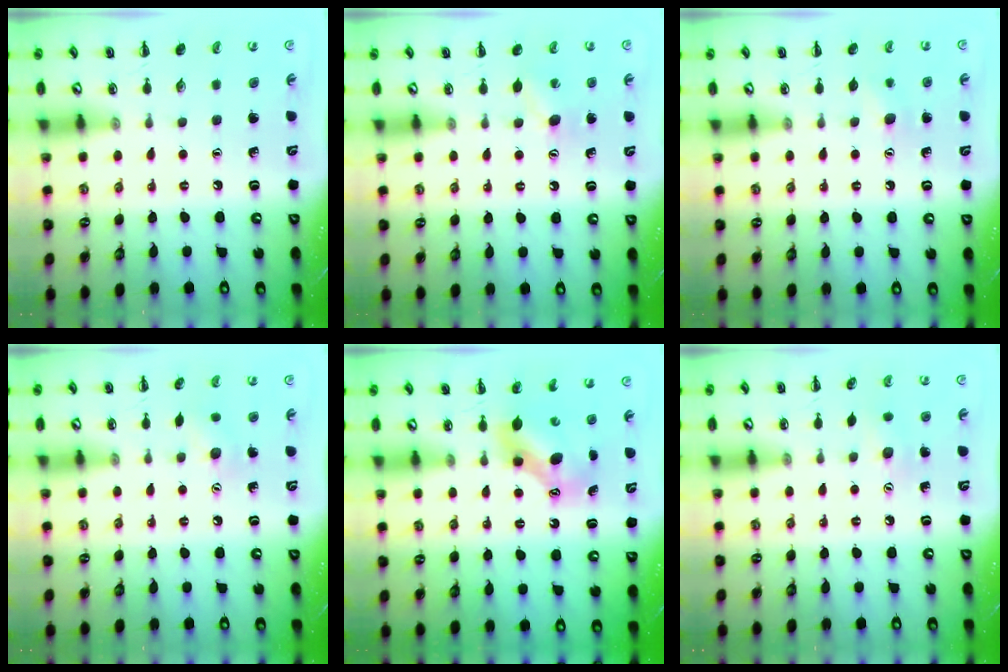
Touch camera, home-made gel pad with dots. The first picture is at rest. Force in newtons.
{"total": 6.1, "press": 5.9, "slide": 1.2}
{"total": 5.4, "press": 5.2, "slide": 1.4}
{"total": 5.2, "press": 5.1, "slide": 1.1}
{"total": 7.1, "press": 7.1, "slide": 1.0}
{"total": 5.0, "press": 4.9, "slide": 1.1}